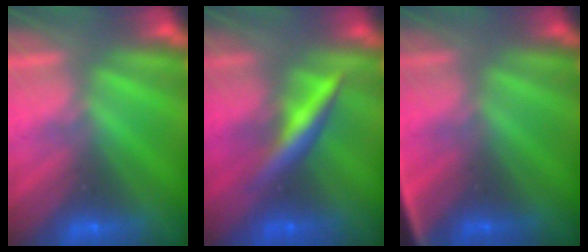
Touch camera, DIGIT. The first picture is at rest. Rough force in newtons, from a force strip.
{"total": 2.8}
{"total": 2.7}